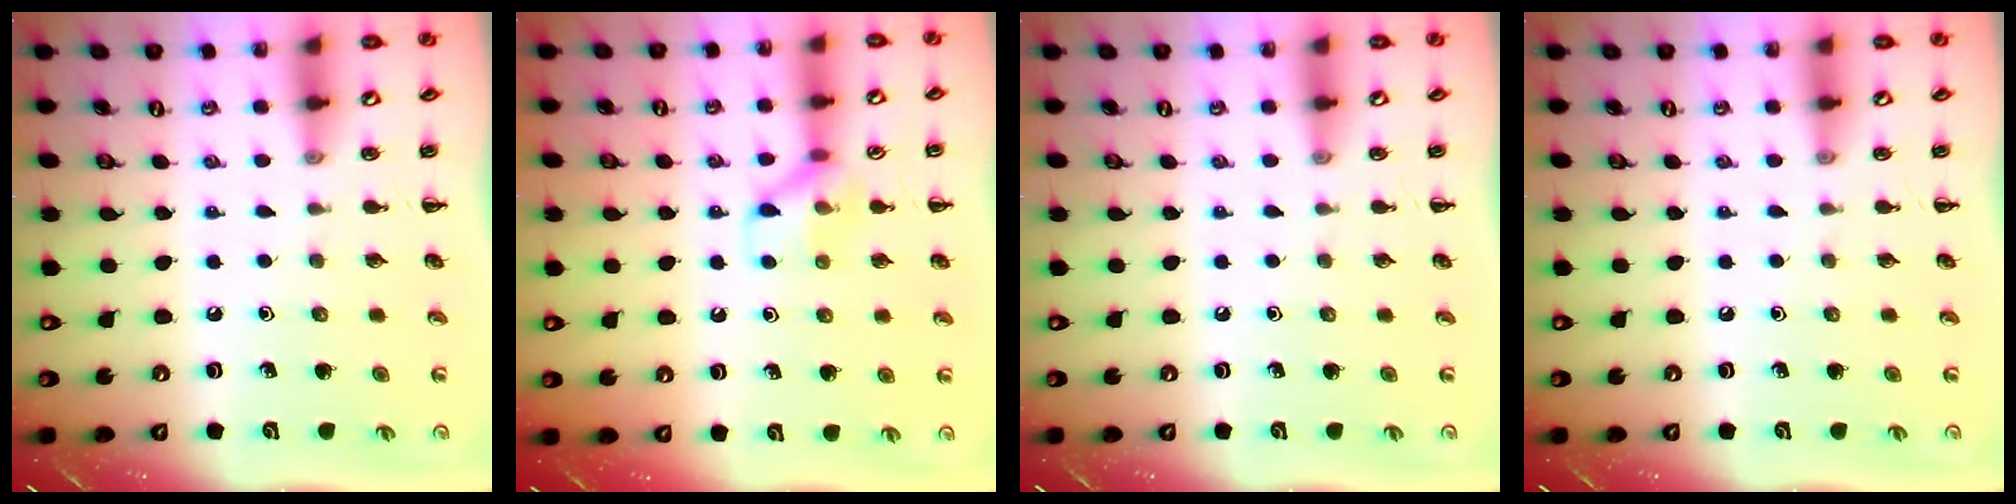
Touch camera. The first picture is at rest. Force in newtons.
{"total": 8.8, "press": 8.7, "slide": 1.0}
{"total": 0.0}
{"total": 0.0}